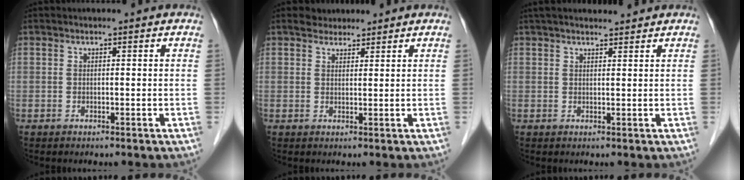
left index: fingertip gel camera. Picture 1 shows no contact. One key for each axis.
{"total": 2.2, "fx": 1.9, "fy": 1.2, "fz": 0.1, "tx": -0.004, "ty": 0.008, "tz": 0.028}
{"total": 7.6, "fx": 6.8, "fy": 1.3, "fz": 3.1, "tx": -0.046, "ty": 0.028, "tz": 0.099}